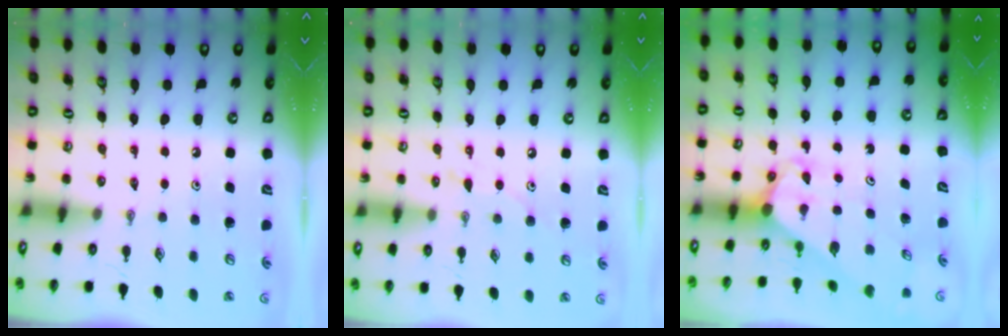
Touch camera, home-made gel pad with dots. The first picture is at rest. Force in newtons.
{"total": 6.0, "press": 6.0, "slide": 0.4}
{"total": 3.3, "press": 3.3, "slide": 0.2}